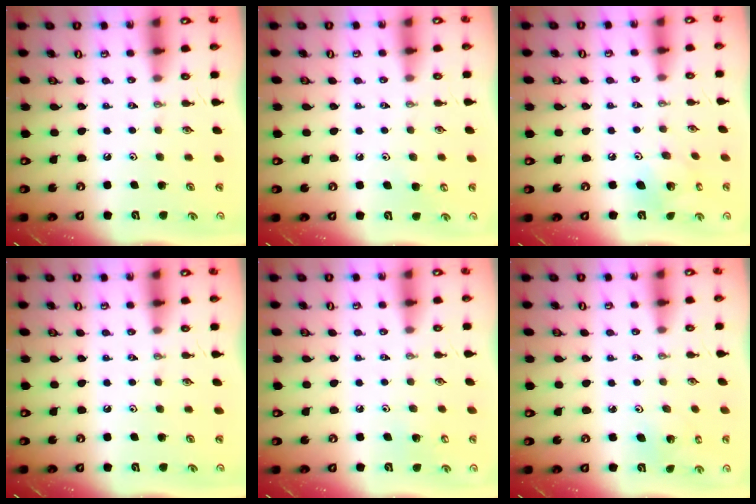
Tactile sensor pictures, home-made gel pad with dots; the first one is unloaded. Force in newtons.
{"total": 5.2, "press": 5.1, "slide": 0.9}
{"total": 8.1, "press": 8.1, "slide": 0.2}
{"total": 0.0}
{"total": 5.0, "press": 5.0, "slide": 0.5}
{"total": 2.3, "press": 2.3, "slide": 0.2}